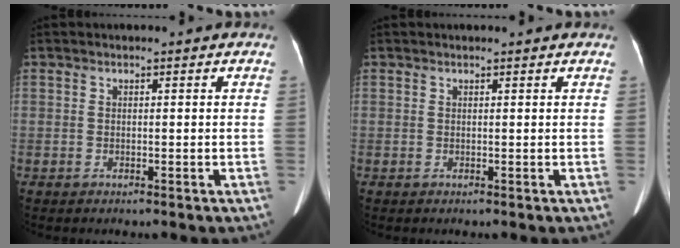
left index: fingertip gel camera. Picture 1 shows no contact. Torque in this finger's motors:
{"motor_torque": [-0.49, 0.44, 0.03, 0.01]}